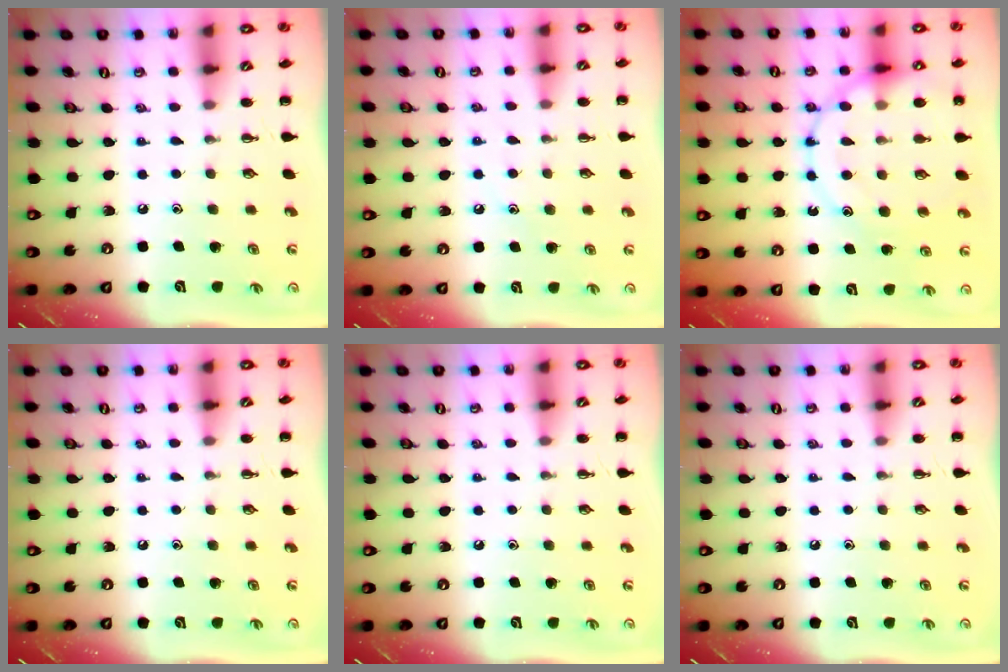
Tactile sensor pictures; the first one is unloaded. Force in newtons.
{"total": 8.0, "press": 7.8, "slide": 1.8}
{"total": 18.1, "press": 17.9, "slide": 2.5}
{"total": 0.0}
{"total": 0.0}
{"total": 0.0}